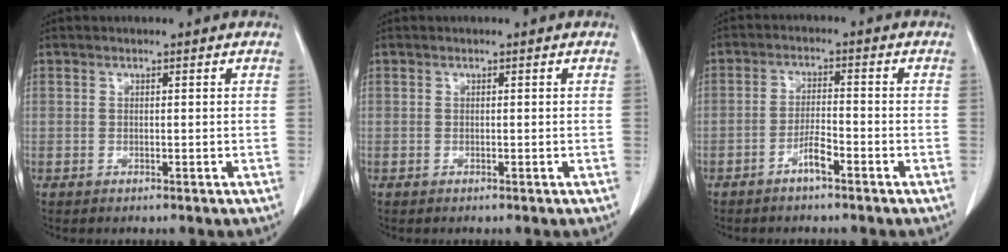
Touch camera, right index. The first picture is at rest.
{"total": 0.0}
{"total": 3.4, "force": [-2.3, 0.3, 2.5], "torque": [-0.050, 0.003, -0.044]}